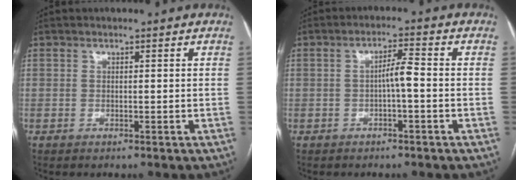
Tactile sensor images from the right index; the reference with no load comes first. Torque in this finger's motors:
{"motor_torque": [0.47, -0.19, 0.32, 0.07]}